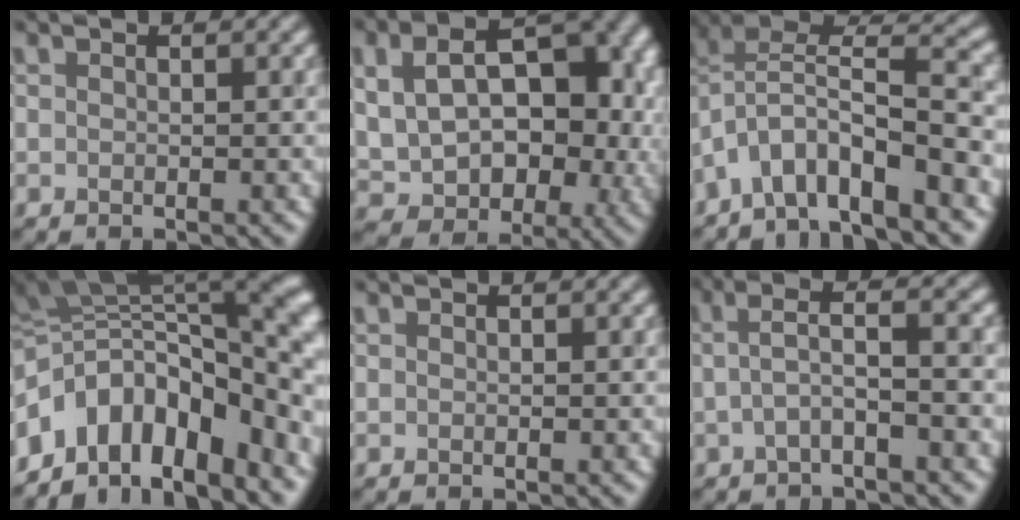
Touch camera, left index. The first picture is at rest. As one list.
[{"total": 10.8, "force": [-0.6, 7.5, 7.6], "torque": [-0.124, -0.018, 0.050]}, {"total": 7.1, "force": [-5.0, 1.3, 4.8], "torque": [-0.094, 0.005, -0.059]}, {"total": 13.5, "force": [-5.0, 7.3, 10.3], "torque": [-0.180, -0.003, -0.035]}, {"total": 0.8, "force": [-0.4, -0.5, -0.5], "torque": [0.004, -0.008, 0.002]}, {"total": 2.1, "force": [-1.1, -1.0, 1.5], "torque": [-0.056, -0.002, 0.019]}]